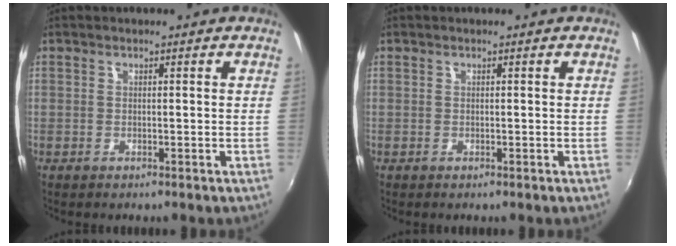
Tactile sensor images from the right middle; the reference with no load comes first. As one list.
[{"total": 0.0}]